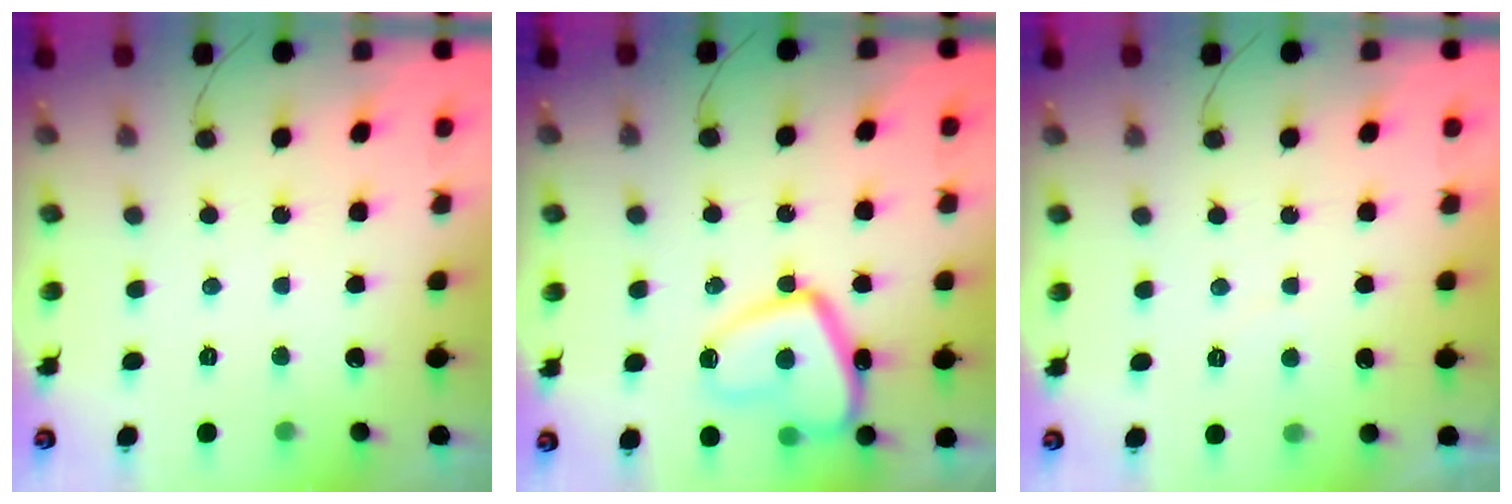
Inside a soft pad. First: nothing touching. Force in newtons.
{"total": 14.4, "press": 14.3, "slide": 1.5}
{"total": 1.0, "press": 0.8, "slide": 0.6}